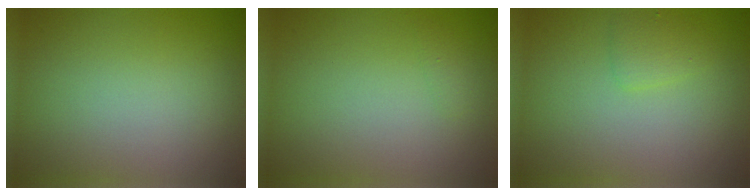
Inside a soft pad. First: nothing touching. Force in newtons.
{"total": 0.5, "press": 0.5, "slide": 0.0}
{"total": 1.3, "press": 1.3, "slide": 0.0}